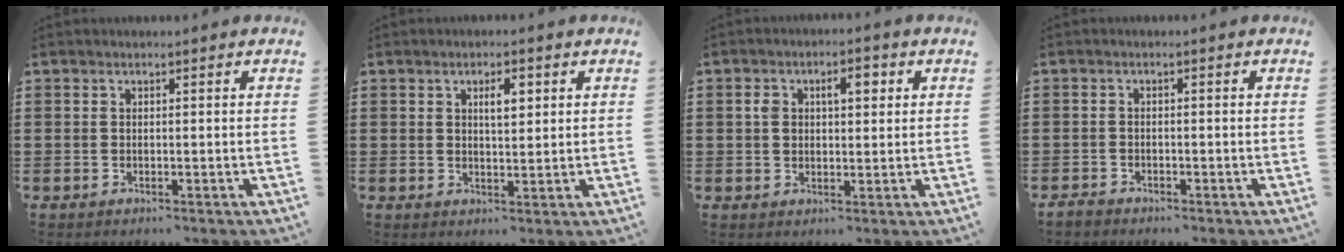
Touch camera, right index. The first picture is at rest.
{"total": 3.3, "force": [1.1, 1.2, 2.9], "torque": [-0.035, -0.002, 0.011]}
{"total": 4.1, "force": [1.1, 2.2, 3.2], "torque": [-0.053, 0.009, 0.013]}
{"total": 1.4, "force": [-1.2, 0.6, 0.1], "torque": [-0.006, 0.002, -0.026]}